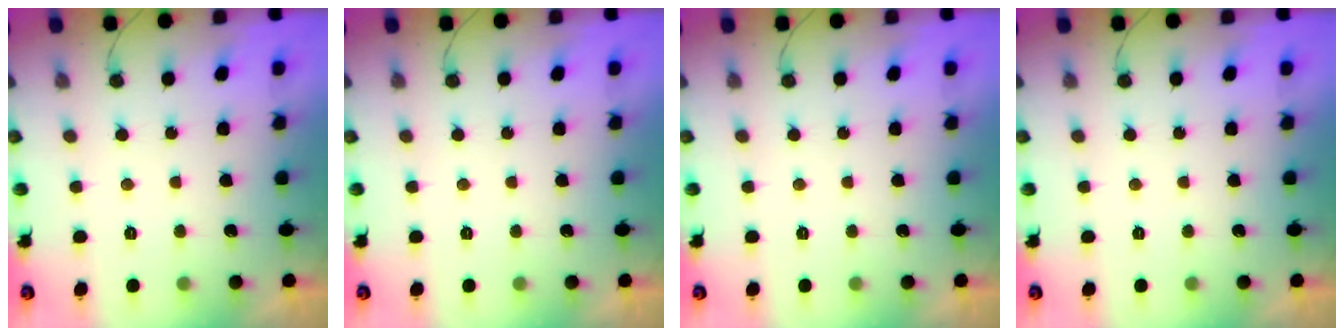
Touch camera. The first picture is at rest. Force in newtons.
{"total": 0.0}
{"total": 0.0}
{"total": 0.0}